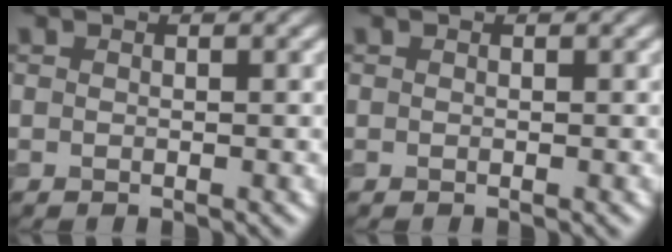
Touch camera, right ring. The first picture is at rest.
{"total": 0.0}